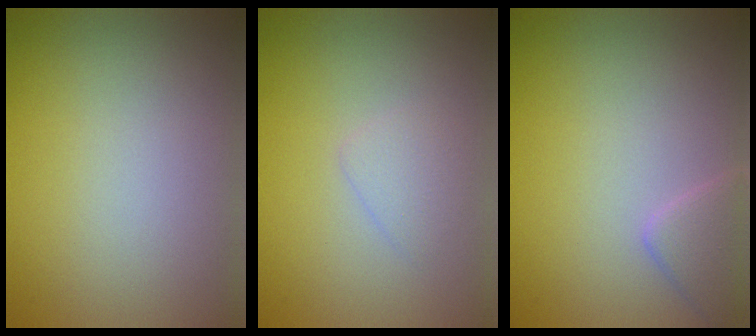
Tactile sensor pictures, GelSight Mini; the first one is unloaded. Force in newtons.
{"total": 1.3, "press": 1.3, "slide": 0.1}
{"total": 2.2, "press": 2.2, "slide": 0.1}